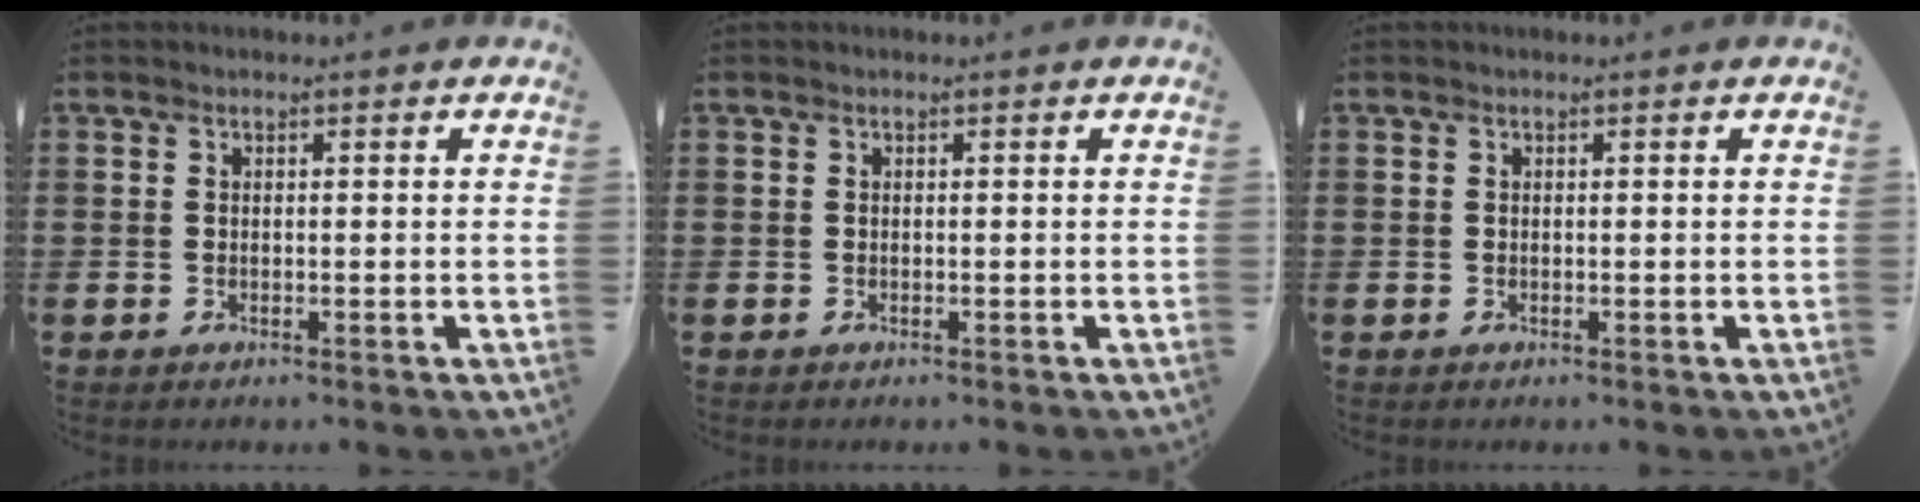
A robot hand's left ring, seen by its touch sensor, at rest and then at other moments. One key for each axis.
{"total": 0.0}
{"total": 0.0}